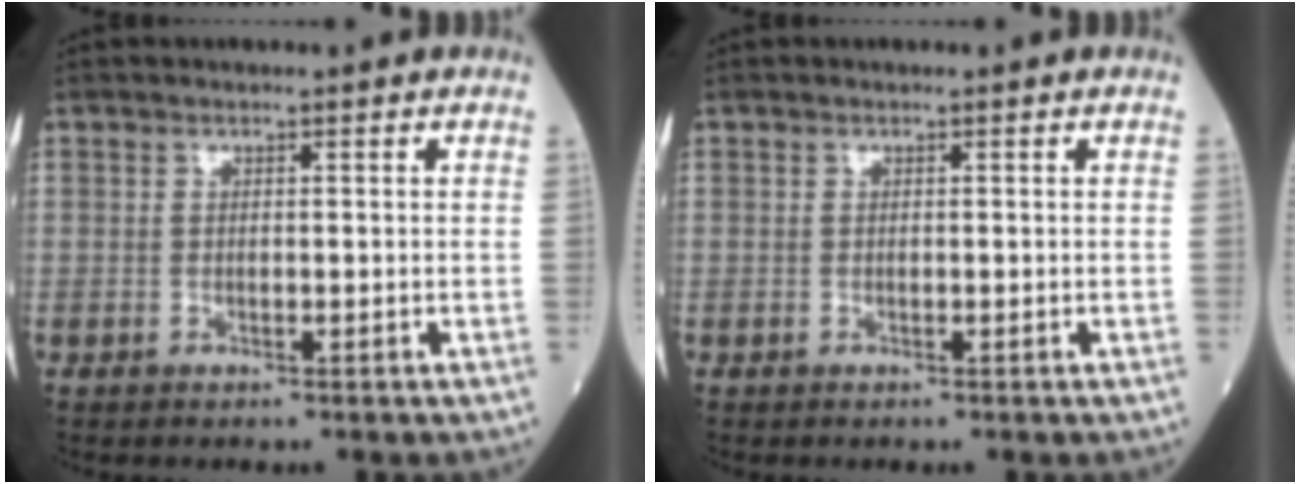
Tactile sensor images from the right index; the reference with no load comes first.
{"total": 0.0}